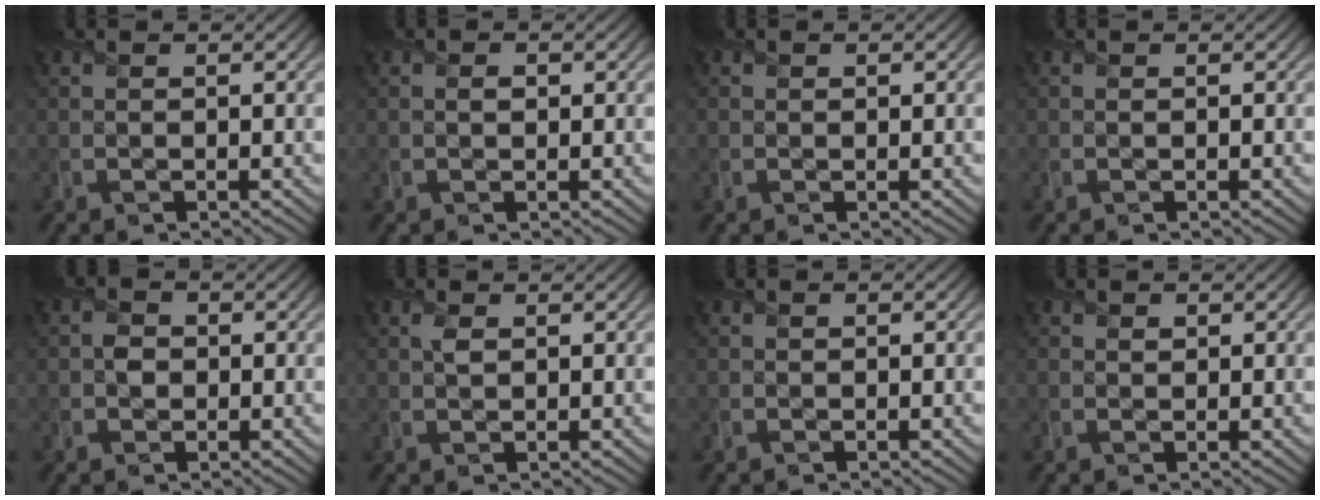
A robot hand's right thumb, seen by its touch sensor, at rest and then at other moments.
{"total": 0.7, "force": [0.1, 0.5, 0.4], "torque": [-0.006, 0.000, 0.000]}
{"total": 0.0}
{"total": 0.0}
{"total": 1.6, "force": [-0.3, 1.5, 0.5], "torque": [-0.012, -0.002, -0.011]}
{"total": 1.1, "force": [0.5, 0.6, 0.8], "torque": [-0.022, 0.002, 0.010]}
{"total": 0.0}
{"total": 0.6, "force": [0.2, 0.5, 0.1], "torque": [-0.001, -0.008, 0.004]}